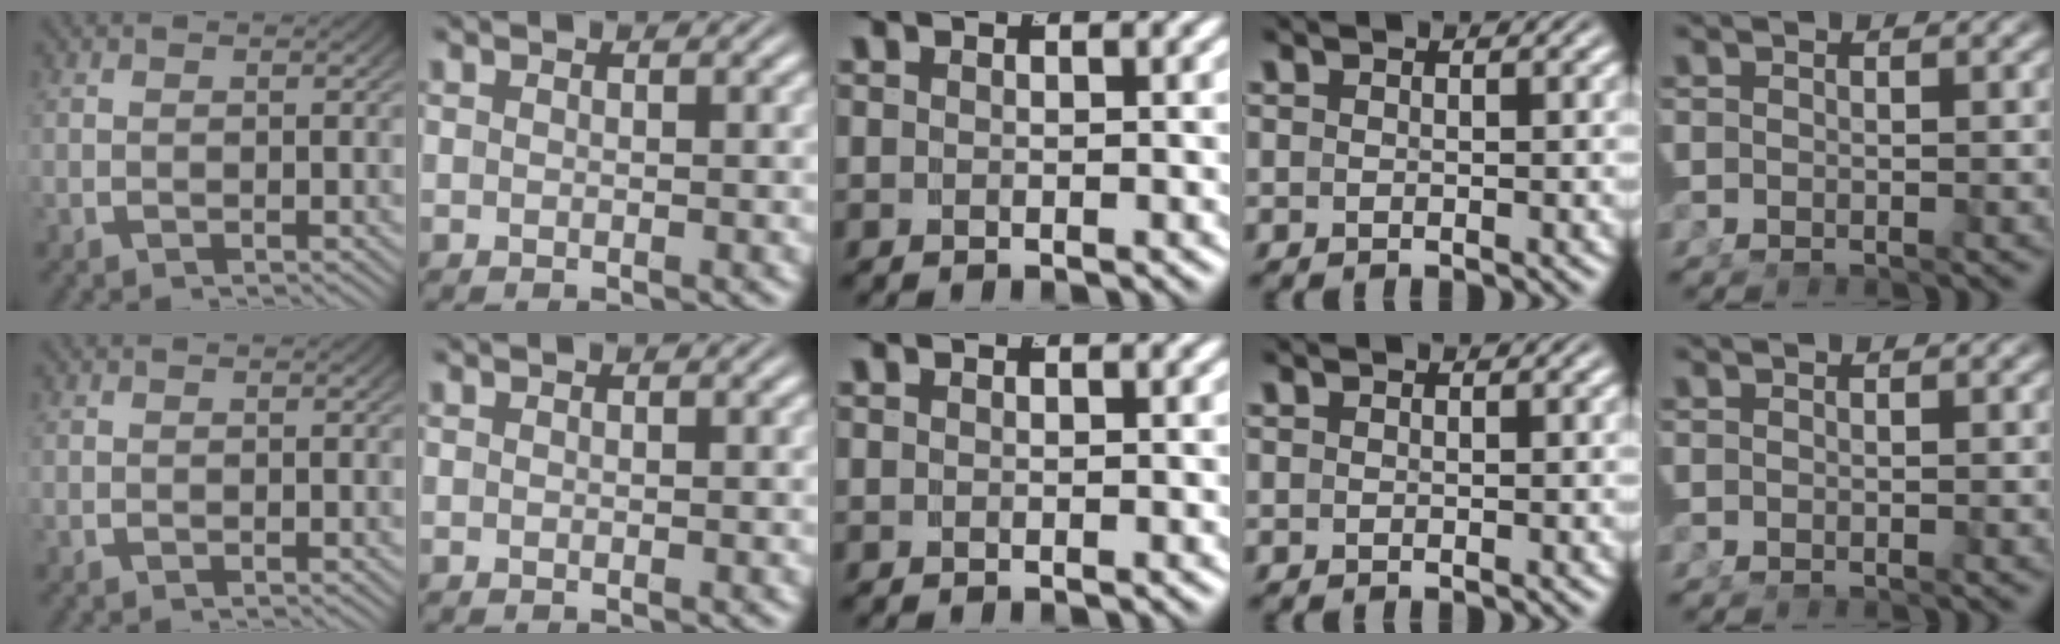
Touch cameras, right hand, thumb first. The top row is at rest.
{}